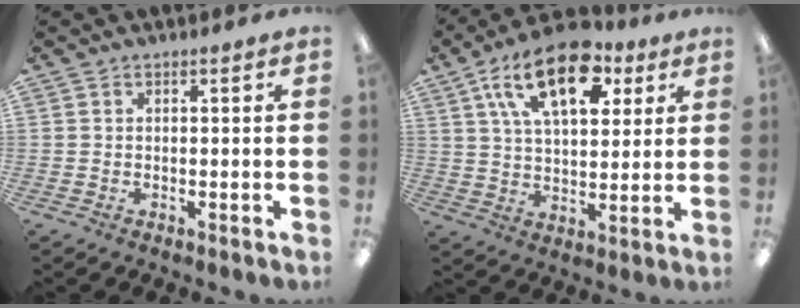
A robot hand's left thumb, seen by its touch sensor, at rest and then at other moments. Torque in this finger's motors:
{"motor_torque": [0.37, 0.53, 1.38, -1.39, 0.50]}